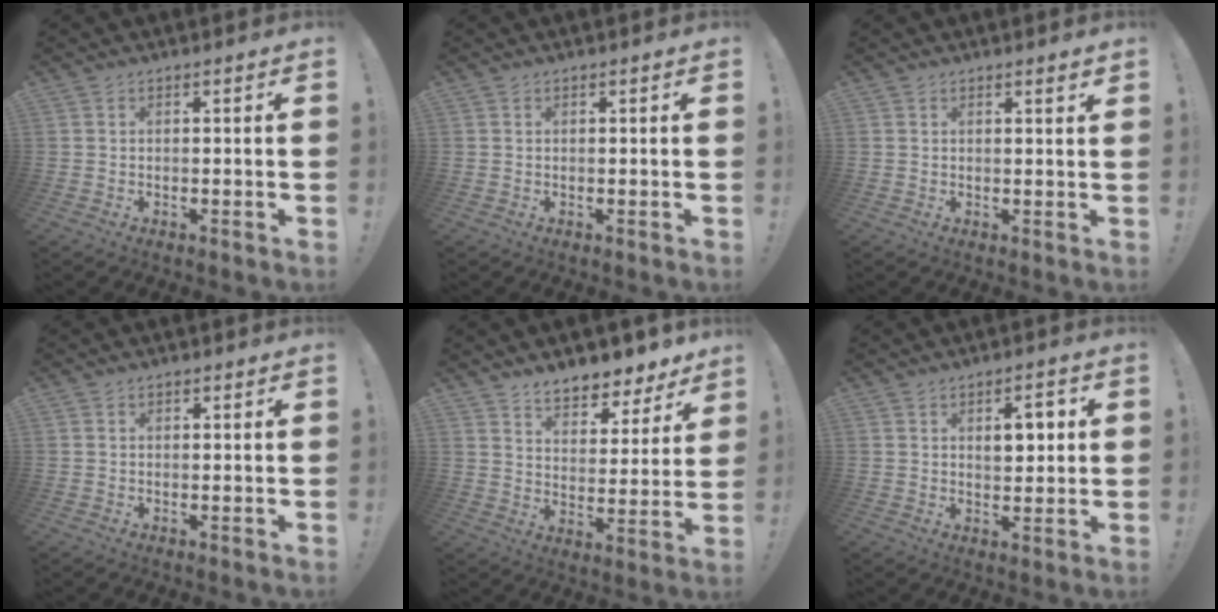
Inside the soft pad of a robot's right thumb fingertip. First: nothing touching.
{"total": 0.0}
{"total": 1.7, "force": [1.2, 0.0, 1.2], "torque": [-0.009, -0.008, 0.016]}
{"total": 0.6, "force": [0.3, 0.5, 0.2], "torque": [0.000, -0.001, 0.006]}
{"total": 8.7, "force": [7.6, 3.5, 2.4], "torque": [-0.031, -0.068, 0.140]}
{"total": 6.4, "force": [1.9, 3.6, 4.9], "torque": [-0.071, -0.002, 0.027]}